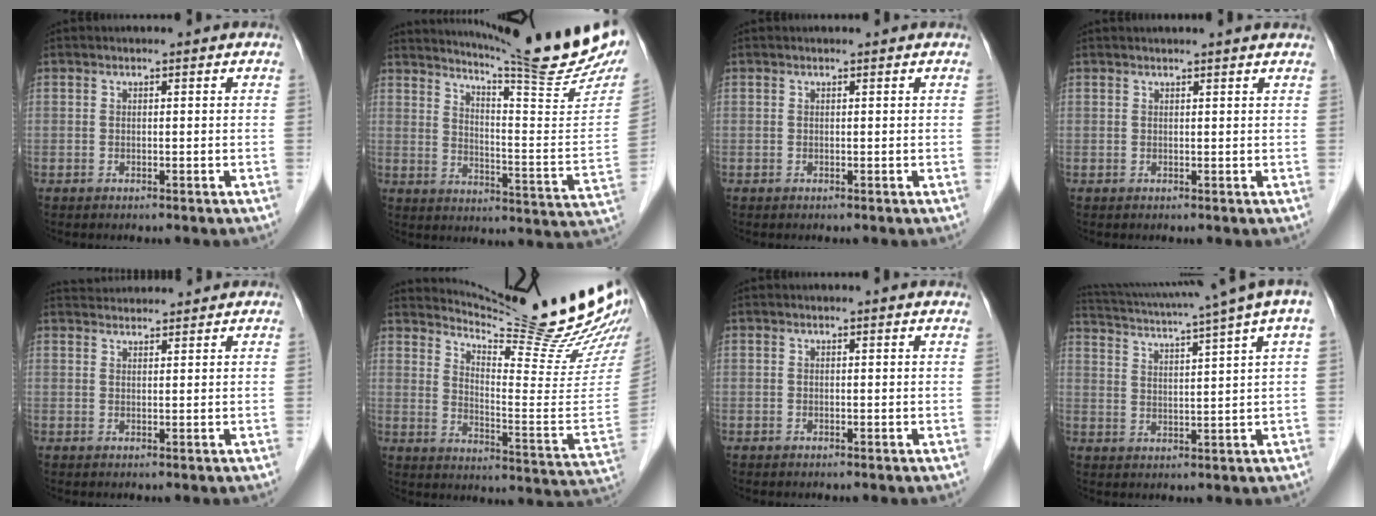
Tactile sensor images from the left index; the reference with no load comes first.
{"total": 21.8, "force": [19.4, -1.0, 10.0], "torque": [-0.158, -0.101, 0.248]}
{"total": 0.8, "force": [0.7, -0.1, 0.2], "torque": [-0.007, 0.003, 0.010]}
{"total": 4.2, "force": [3.8, -0.5, 1.7], "torque": [-0.020, 0.019, 0.038]}
{"total": 6.2, "force": [6.1, 0.4, 0.9], "torque": [-0.019, 0.036, 0.086]}
{"total": 23.8, "force": [21.6, 0.8, 9.9], "torque": [-0.149, -0.113, 0.276]}
{"total": 2.0, "force": [2.0, -0.1, 0.6], "torque": [-0.012, 0.003, 0.015]}
{"total": 14.6, "force": [11.7, -1.8, 8.5], "torque": [-0.154, -0.008, 0.158]}